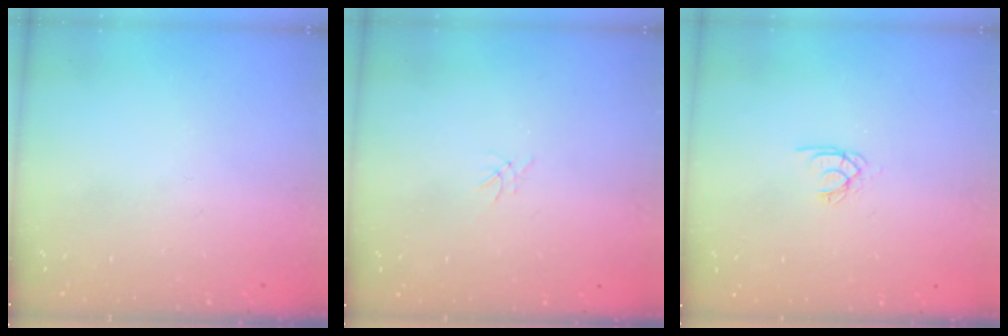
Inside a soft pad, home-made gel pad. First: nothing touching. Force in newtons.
{"total": 0.0}
{"total": 2.0, "press": 2.0, "slide": 0.4}